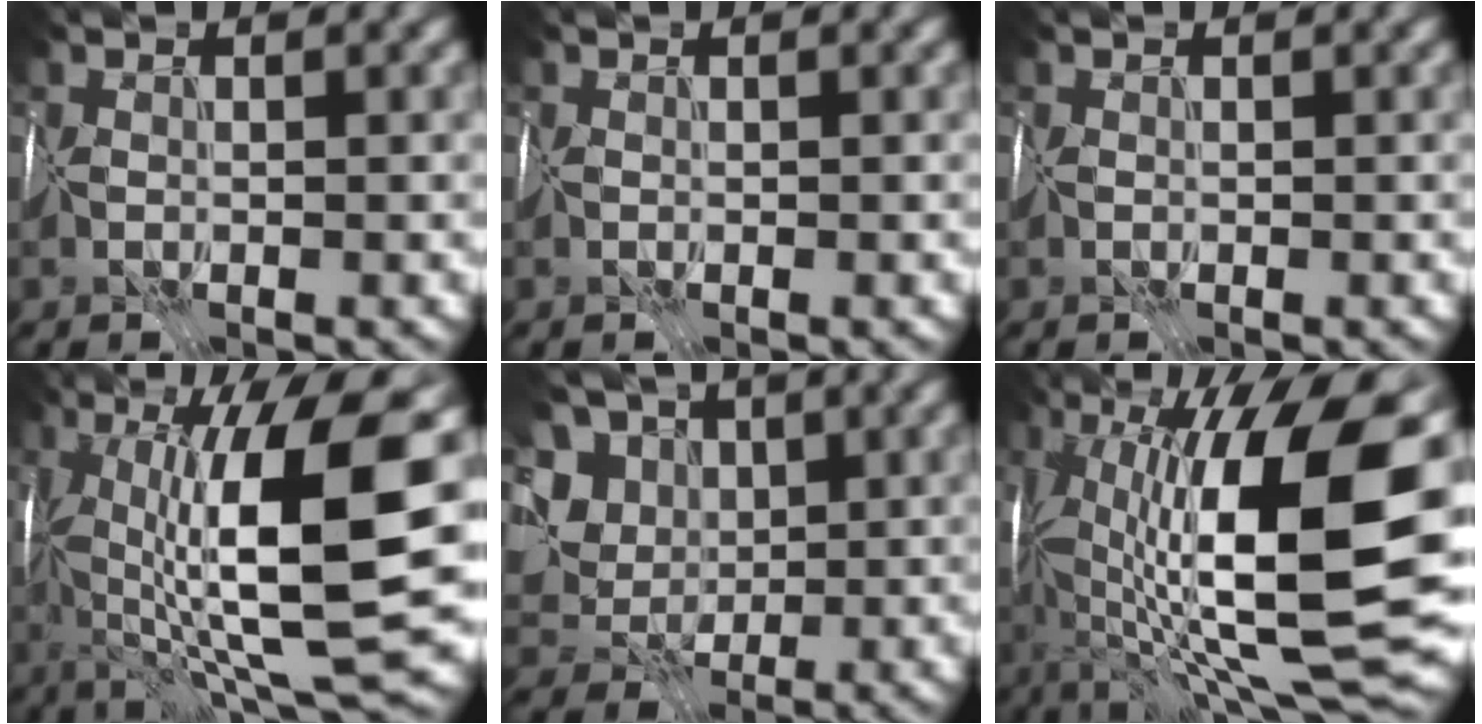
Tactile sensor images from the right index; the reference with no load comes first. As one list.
[{"total": 0.0}, {"total": 0.0}, {"total": 13.8, "force": [0.9, 2.8, 13.5], "torque": [-0.196, 0.002, 0.021]}, {"total": 8.0, "force": [2.3, 6.7, 3.8], "torque": [-0.073, 0.020, 0.014]}, {"total": 16.6, "force": [0.2, 5.3, 15.7], "torque": [-0.249, 0.004, 0.007]}]